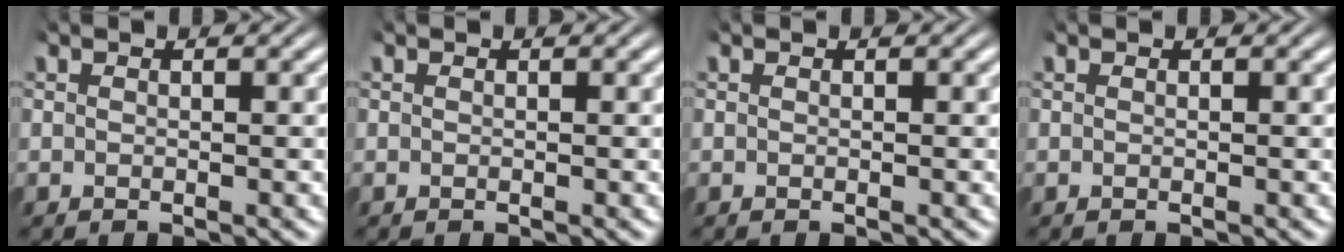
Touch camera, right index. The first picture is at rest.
{"total": 0.0}
{"total": 0.0}
{"total": 0.0}